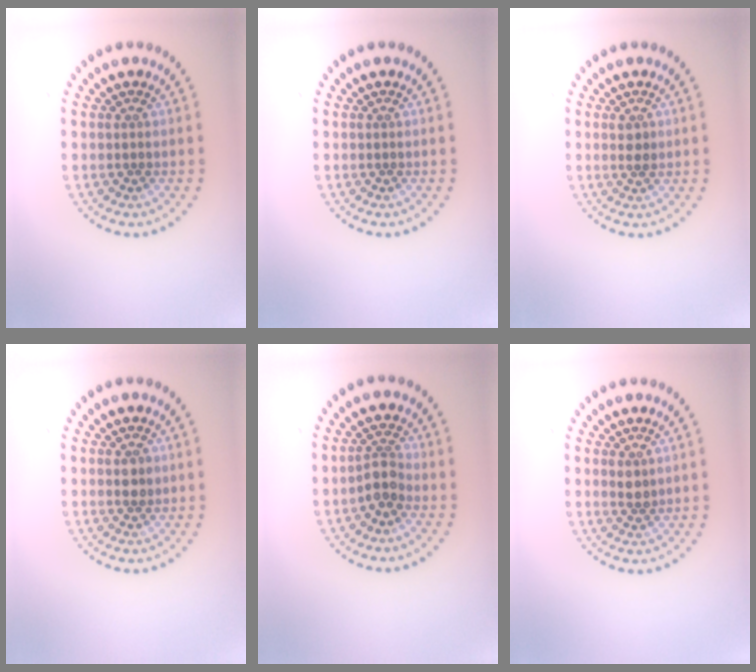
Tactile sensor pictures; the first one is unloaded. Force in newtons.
{"total": 0.0}
{"total": 1.3, "press": 1.2, "slide": 0.4}
{"total": 1.4, "press": 1.4, "slide": 0.1}
{"total": 2.3, "press": 1.8, "slide": 1.3}
{"total": 1.3, "press": 1.2, "slide": 0.6}